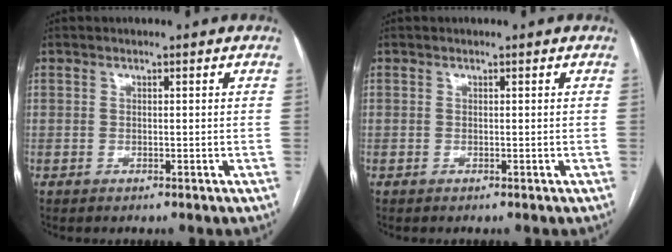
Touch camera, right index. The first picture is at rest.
{"total": 0.0}